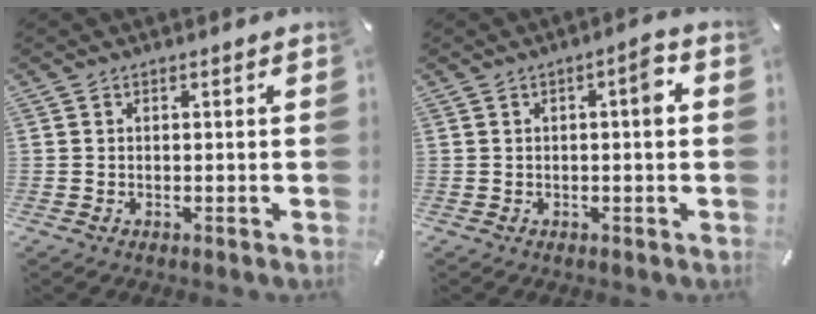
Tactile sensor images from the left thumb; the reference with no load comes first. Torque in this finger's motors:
{"motor_torque": [0.21, 0.22, 0.02, -0.05, 0.04]}